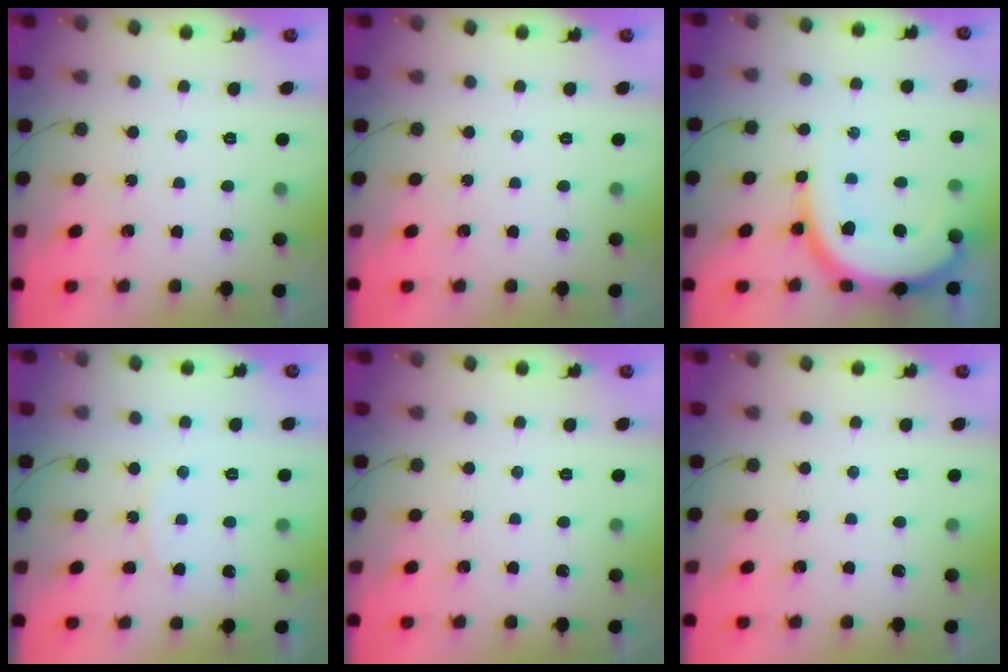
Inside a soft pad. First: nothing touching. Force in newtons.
{"total": 0.0}
{"total": 13.8, "press": 13.7, "slide": 1.5}
{"total": 7.4, "press": 7.3, "slide": 0.6}
{"total": 0.0}
{"total": 0.0}